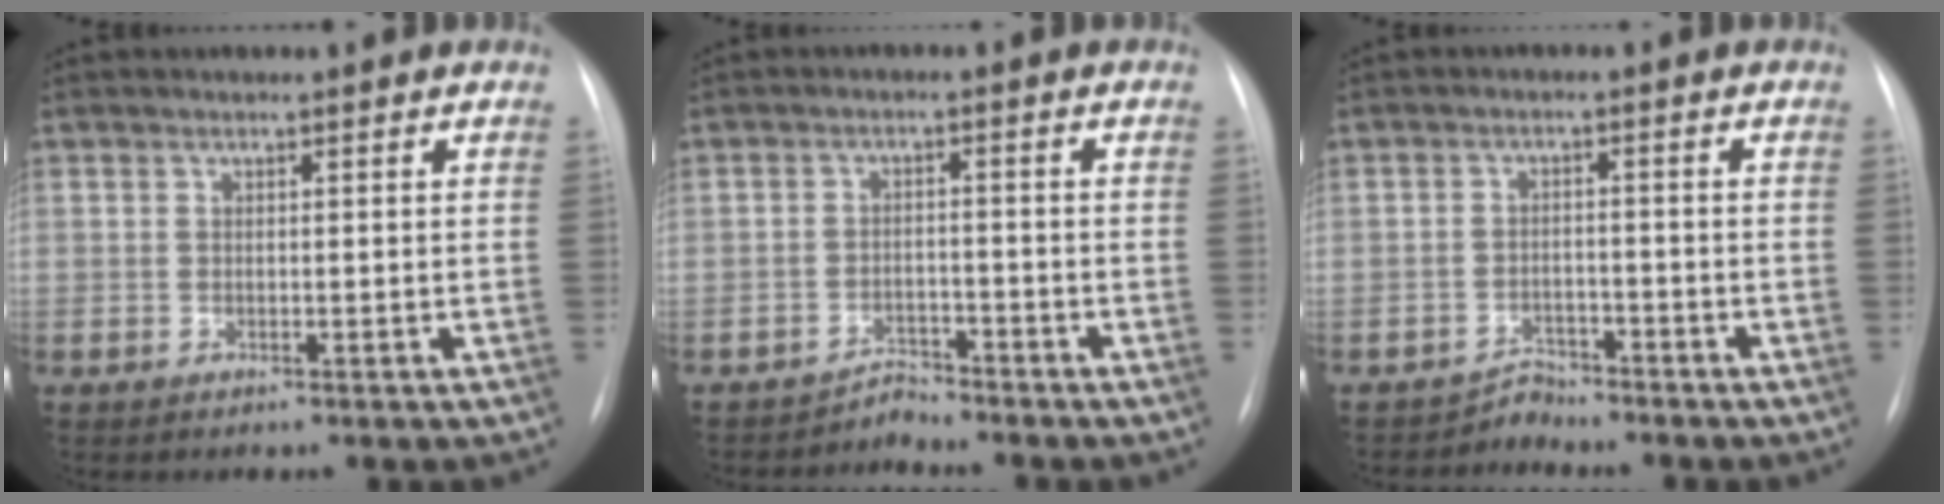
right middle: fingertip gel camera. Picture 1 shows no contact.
{"total": 2.6, "force": [-2.4, 0.1, -0.9], "torque": [0.026, -0.006, -0.038]}
{"total": 2.7, "force": [-2.4, 0.4, -1.1], "torque": [0.030, -0.003, -0.039]}